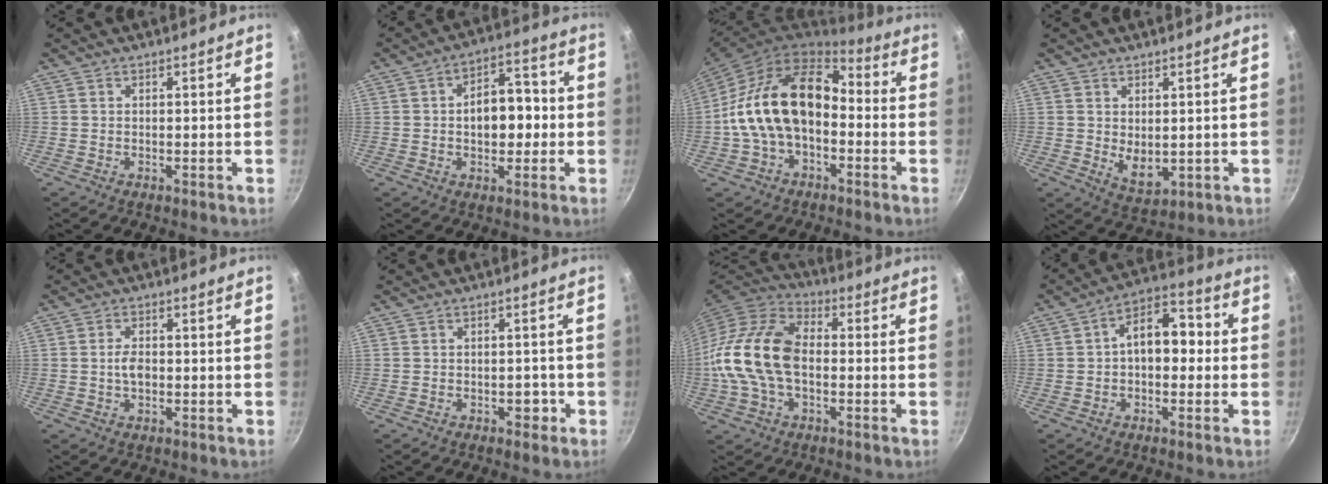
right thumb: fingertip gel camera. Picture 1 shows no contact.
{"total": 10.3, "force": [-0.5, 6.6, 7.9], "torque": [-0.072, 0.023, -0.015]}
{"total": 17.9, "force": [-1.5, 11.6, 13.5], "torque": [-0.218, 0.053, -0.038]}
{"total": 5.4, "force": [0.7, 3.3, 4.2], "torque": [-0.058, -0.019, 0.023]}
{"total": 3.3, "force": [-0.4, 1.9, 2.6], "torque": [-0.046, 0.009, -0.008]}
{"total": 2.6, "force": [-1.2, 1.8, 1.4], "torque": [-0.001, 0.019, -0.012]}
{"total": 18.2, "force": [-1.6, 11.5, 13.9], "torque": [-0.257, 0.035, -0.045]}
{"total": 10.3, "force": [-0.1, 6.7, 7.9], "torque": [-0.077, 0.038, -0.016]}